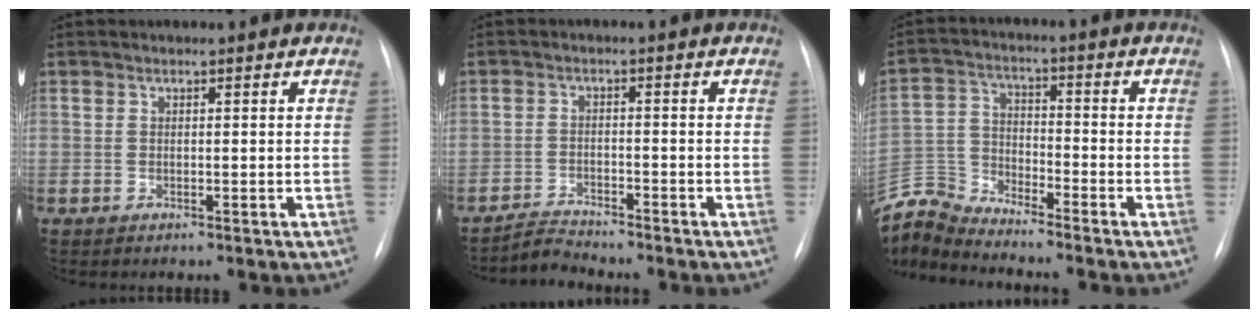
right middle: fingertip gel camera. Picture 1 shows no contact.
{"total": 3.0, "force": [-2.9, -0.4, -0.7], "torque": [0.015, -0.018, -0.053]}
{"total": 8.0, "force": [-8.0, -0.7, -0.5], "torque": [-0.002, 0.015, -0.158]}